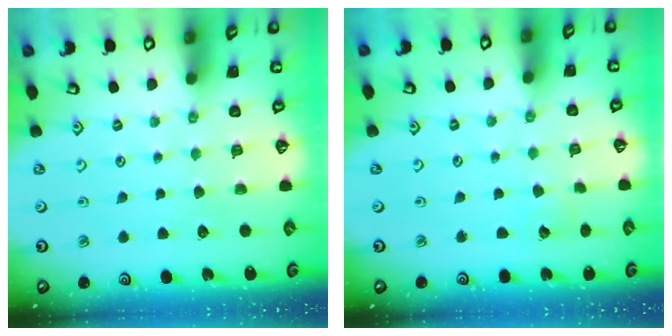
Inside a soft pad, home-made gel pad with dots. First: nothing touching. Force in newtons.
{"total": 1.7, "press": 1.7, "slide": 0.1}